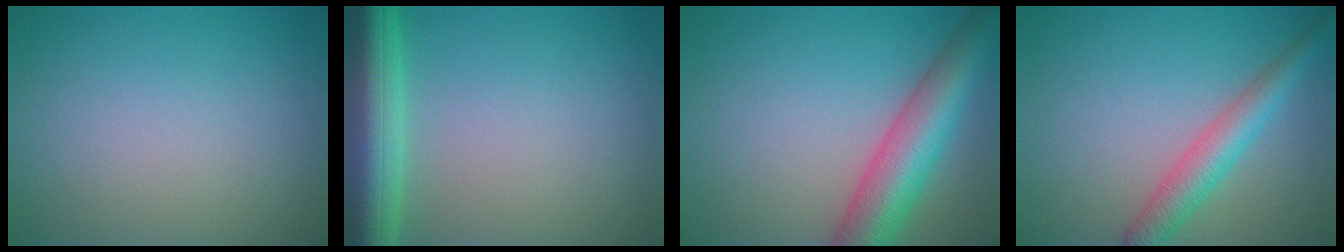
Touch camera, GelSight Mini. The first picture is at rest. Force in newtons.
{"total": 7.5, "press": 7.5, "slide": 0.4}
{"total": 8.0, "press": 8.0, "slide": 0.4}
{"total": 3.9, "press": 3.9, "slide": 0.1}